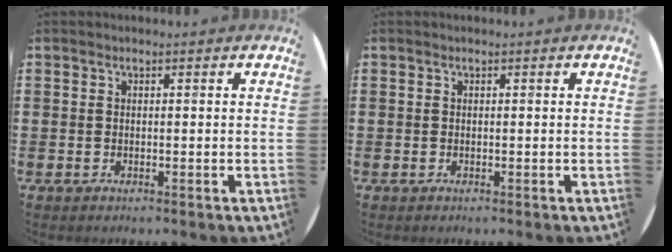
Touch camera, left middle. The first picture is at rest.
{"total": 0.0}